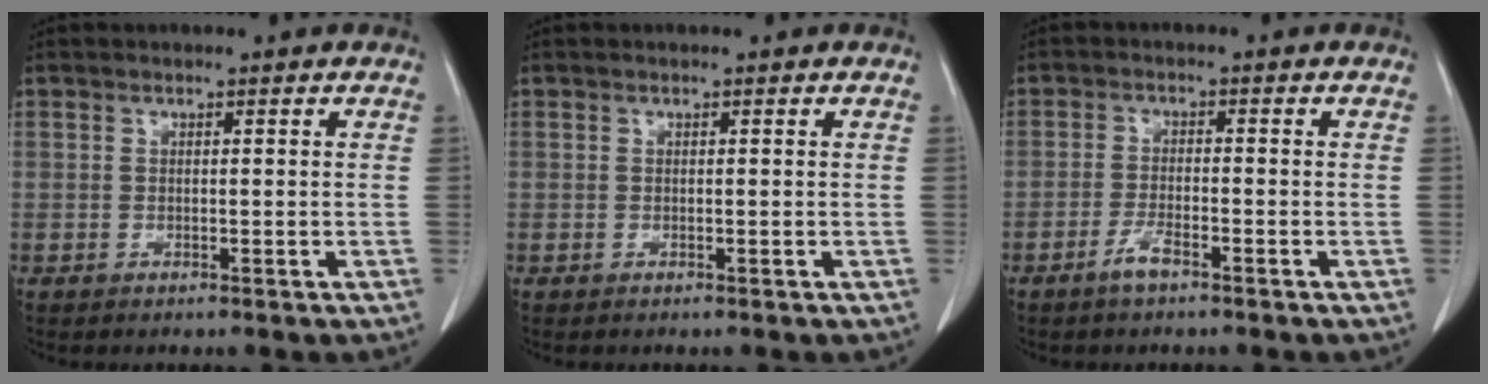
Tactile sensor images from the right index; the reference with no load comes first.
{"total": 0.0}
{"total": 3.2, "force": [-2.3, 0.4, 2.2], "torque": [-0.048, -0.002, -0.044]}